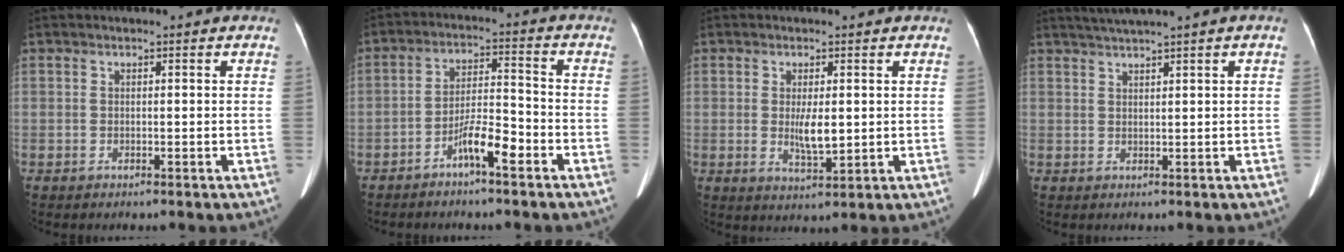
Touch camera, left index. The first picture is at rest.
{"total": 6.1, "force": [-3.8, 0.9, 4.7], "torque": [-0.092, 0.010, -0.068]}
{"total": 4.2, "force": [0.4, 1.2, 4.0], "torque": [-0.075, -0.009, 0.011]}
{"total": 3.2, "force": [2.5, -0.9, 1.9], "torque": [-0.041, 0.012, 0.051]}